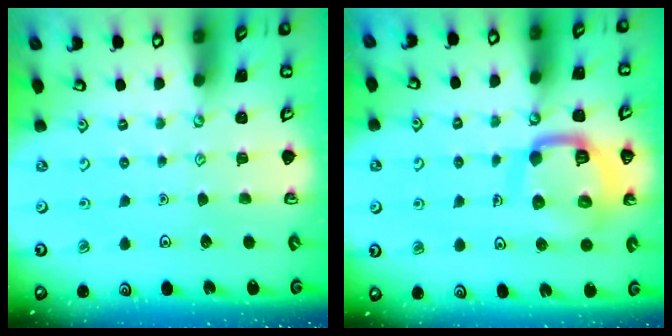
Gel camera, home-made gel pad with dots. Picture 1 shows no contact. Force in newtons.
{"total": 14.4, "press": 14.3, "slide": 1.5}